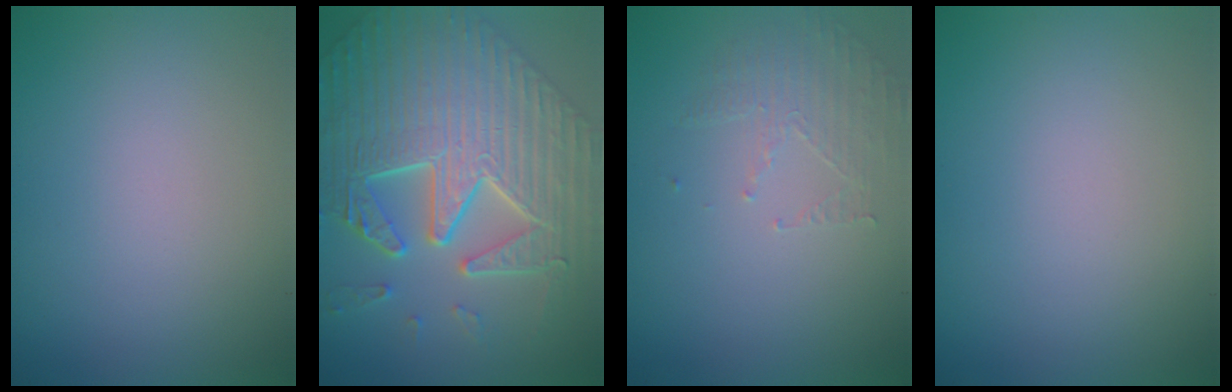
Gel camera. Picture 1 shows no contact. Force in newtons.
{"total": 9.8, "press": 7.4, "slide": 6.3}
{"total": 1.6, "press": 0.7, "slide": 1.4}
{"total": 0.0}